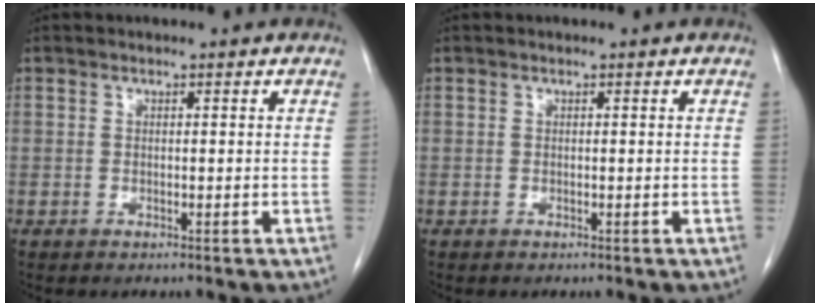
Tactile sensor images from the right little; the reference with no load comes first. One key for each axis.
{"total": 0.0}